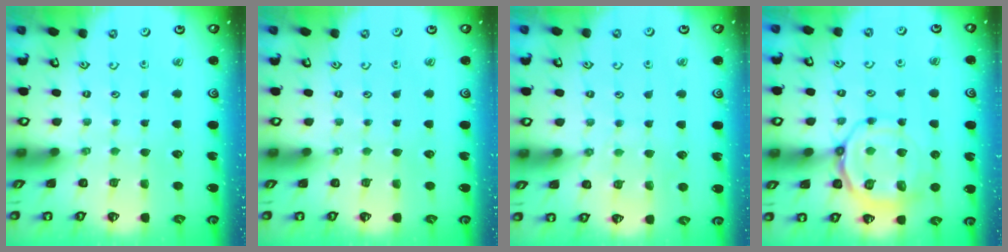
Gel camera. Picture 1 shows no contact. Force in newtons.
{"total": 0.0}
{"total": 5.8, "press": 5.7, "slide": 0.8}
{"total": 11.7, "press": 11.6, "slide": 1.5}